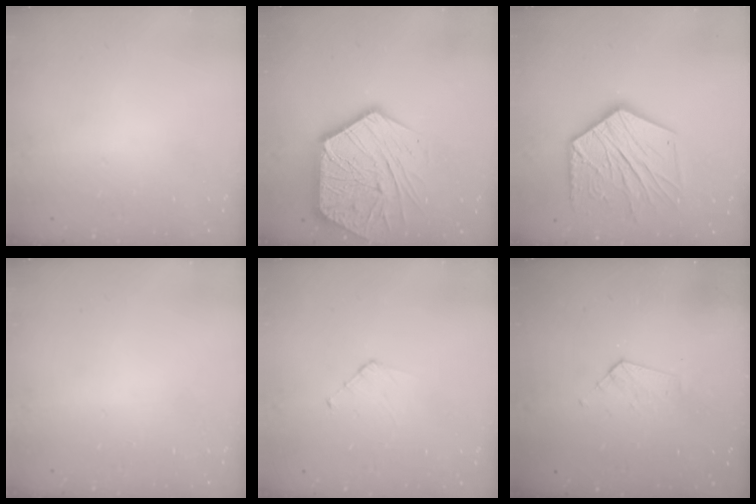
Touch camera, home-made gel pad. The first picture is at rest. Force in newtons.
{"total": 19.8, "press": 19.7, "slide": 1.9}
{"total": 18.1, "press": 18.1, "slide": 1.3}
{"total": 0.0}
{"total": 3.6, "press": 3.6, "slide": 0.3}
{"total": 3.9, "press": 3.9, "slide": 0.4}